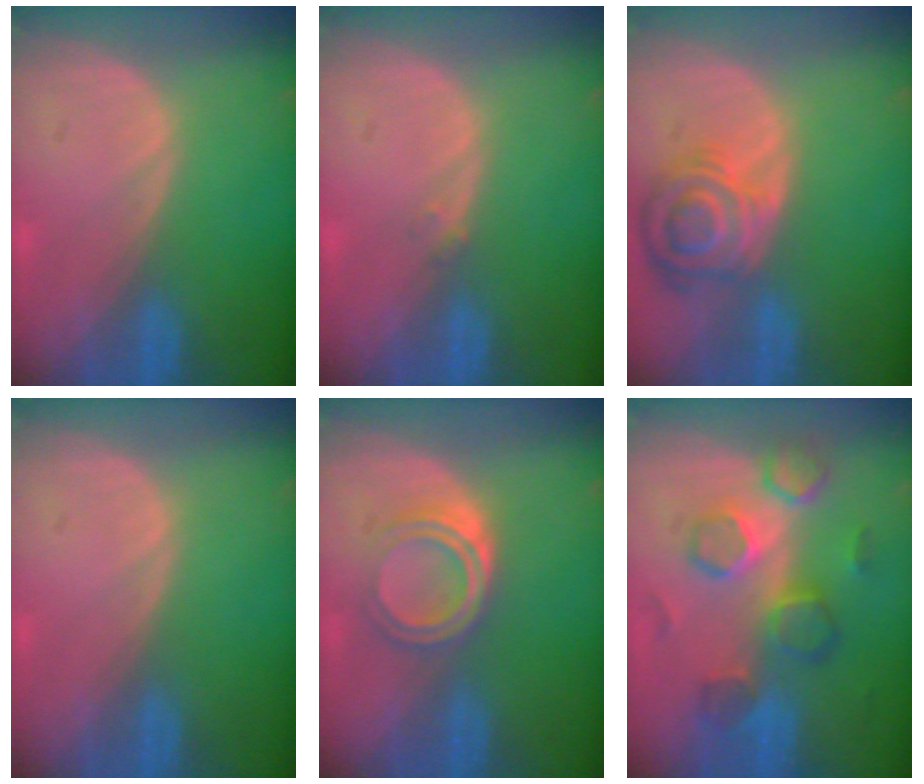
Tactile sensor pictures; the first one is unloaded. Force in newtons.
{"total": 0.8, "press": 0.7, "slide": 0.4}
{"total": 8.3, "press": 7.3, "slide": 3.9}
{"total": 0.0}
{"total": 5.1, "press": 4.5, "slide": 2.5}
{"total": 8.5, "press": 8.3, "slide": 2.1}